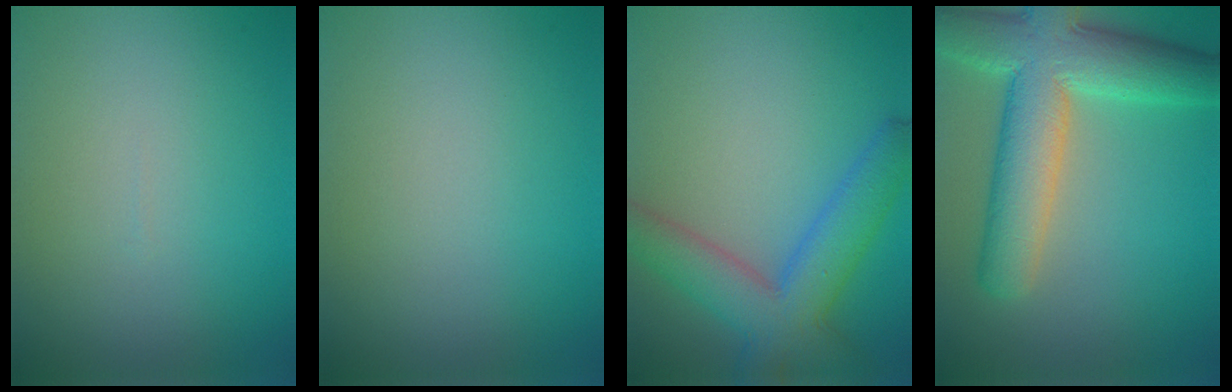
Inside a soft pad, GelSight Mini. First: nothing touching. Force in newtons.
{"total": 0.0}
{"total": 6.7, "press": 6.7, "slide": 0.2}
{"total": 9.8, "press": 9.7, "slide": 0.6}